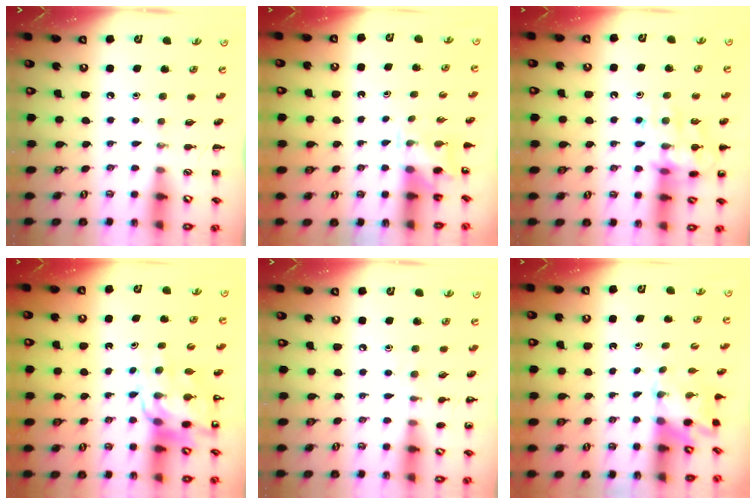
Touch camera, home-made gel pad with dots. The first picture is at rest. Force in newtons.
{"total": 2.6, "press": 2.5, "slide": 0.9}
{"total": 13.6, "press": 13.5, "slide": 1.4}
{"total": 11.6, "press": 11.1, "slide": 3.4}
{"total": 4.7, "press": 4.4, "slide": 1.6}
{"total": 2.6, "press": 2.4, "slide": 1.1}